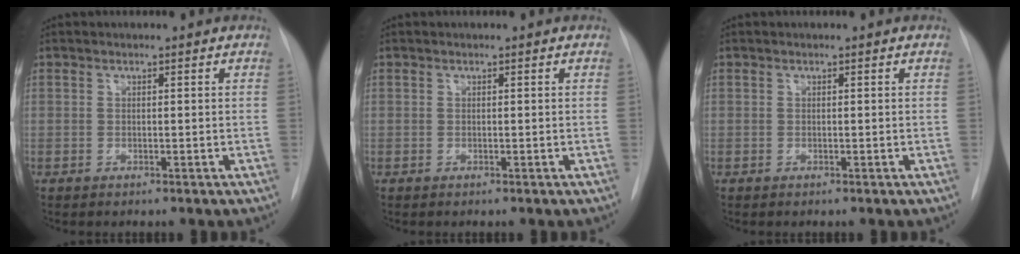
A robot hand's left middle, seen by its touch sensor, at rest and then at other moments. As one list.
[{"total": 0.0}, {"total": 0.0}]